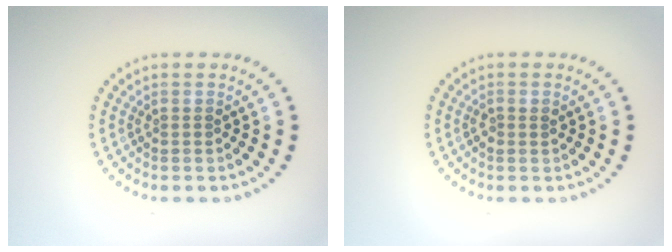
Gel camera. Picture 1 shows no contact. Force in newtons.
{"total": 0.8, "press": 0.7, "slide": 0.2}